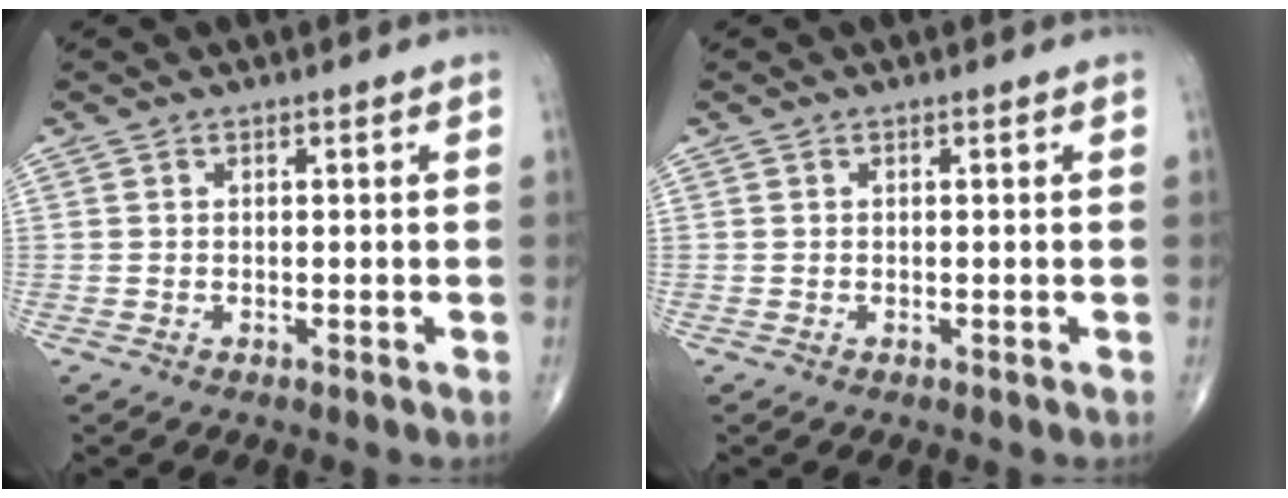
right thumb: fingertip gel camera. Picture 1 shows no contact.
{"total": 0.0}